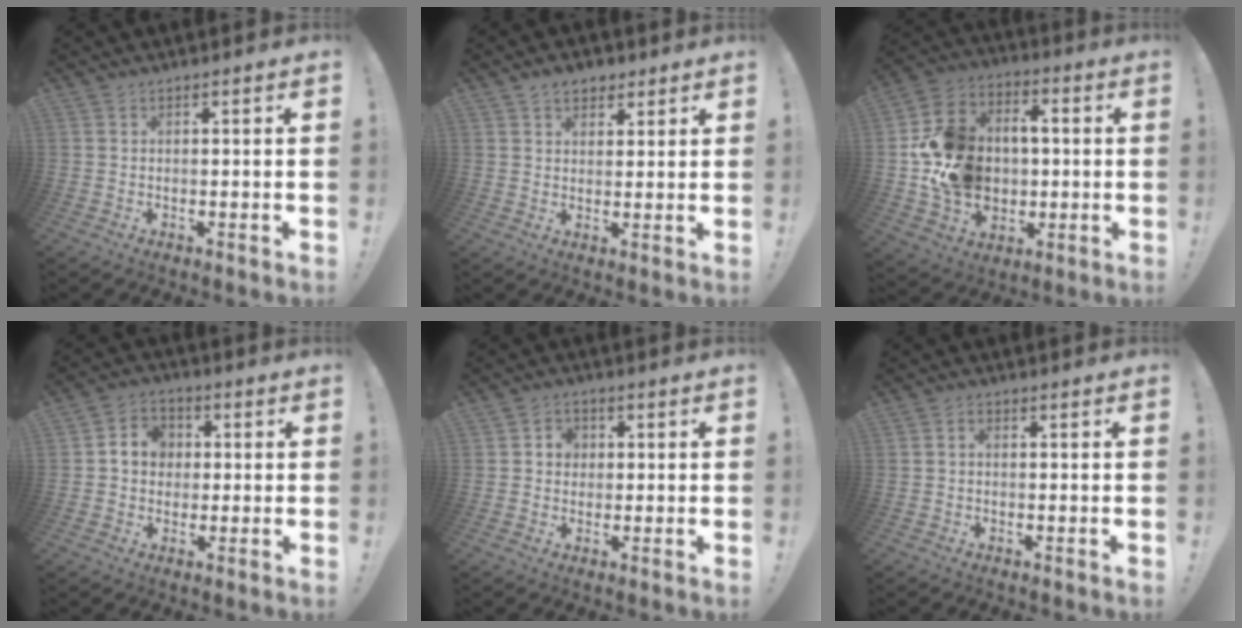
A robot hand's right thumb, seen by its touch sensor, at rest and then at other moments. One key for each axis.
{"total": 5.4, "fx": 3.2, "fy": 3.8, "fz": 2.1, "tx": -0.025, "ty": -0.008, "tz": 0.059}
{"total": 16.9, "fx": -1.5, "fy": 14.6, "fz": 8.2, "tx": -0.125, "ty": 0.020, "tz": -0.015}
{"total": 7.5, "fx": 0.7, "fy": 6.8, "fz": 3.0, "tx": -0.049, "ty": 0.013, "tz": 0.018}
{"total": 4.2, "fx": 0.4, "fy": 3.8, "fz": 1.6, "tx": -0.029, "ty": 0.005, "tz": 0.008}
{"total": 1.0, "fx": -0.4, "fy": 0.7, "fz": 0.6, "tx": -0.019, "ty": 0.006, "tz": -0.006}